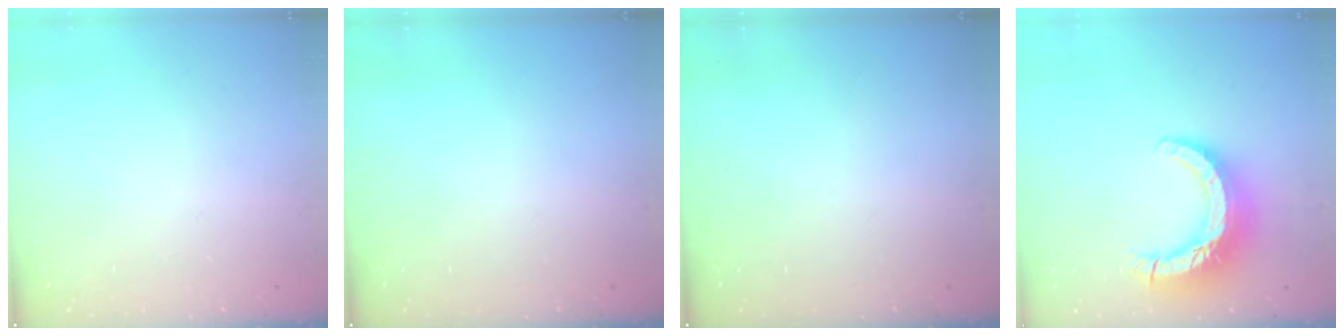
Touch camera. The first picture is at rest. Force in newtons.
{"total": 0.0}
{"total": 0.0}
{"total": 13.9, "press": 13.8, "slide": 1.4}